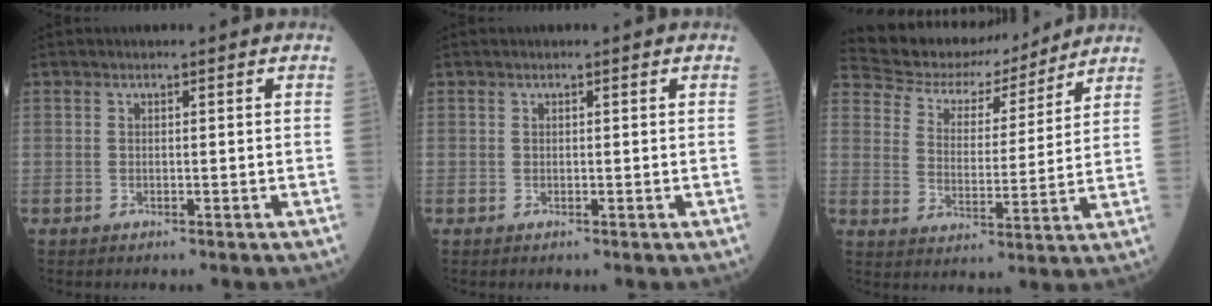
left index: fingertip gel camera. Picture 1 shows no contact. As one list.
[{"total": 0.0}, {"total": 12.8, "force": [12.1, 3.9, 1.9], "torque": [-0.035, 0.010, 0.187]}]